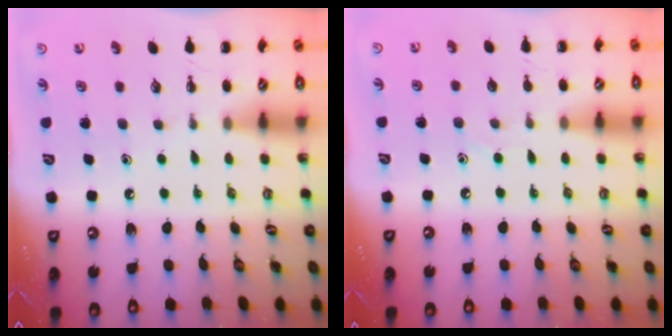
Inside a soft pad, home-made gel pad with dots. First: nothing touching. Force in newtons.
{"total": 2.3, "press": 2.2, "slide": 0.9}